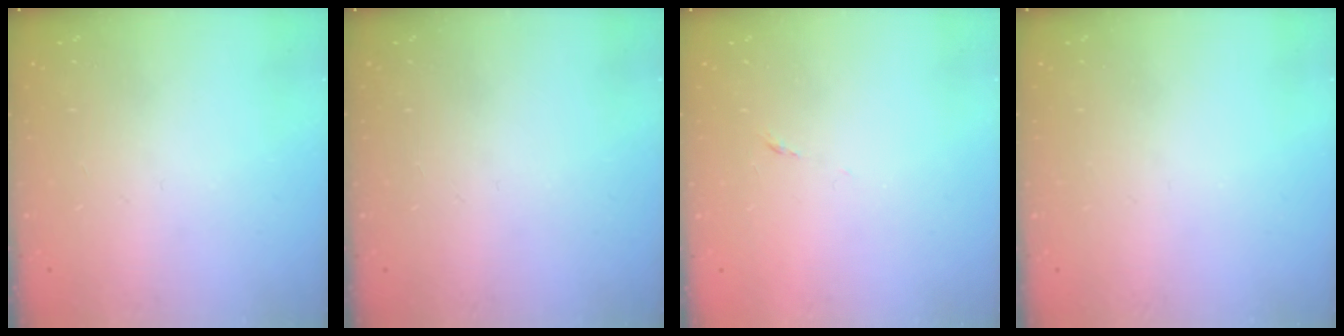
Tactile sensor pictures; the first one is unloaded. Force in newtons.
{"total": 0.0}
{"total": 3.8, "press": 3.7, "slide": 0.9}
{"total": 0.0}